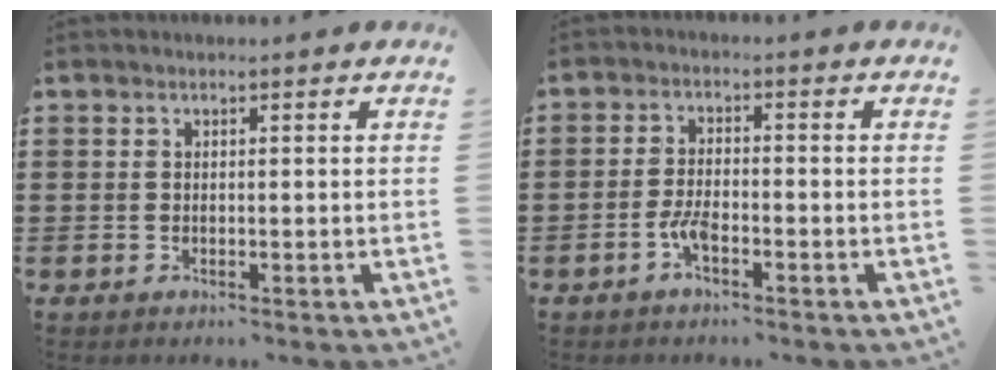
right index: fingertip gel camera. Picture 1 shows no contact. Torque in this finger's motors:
{"motor_torque": [-0.05, -0.03, 0.01, 0.02]}